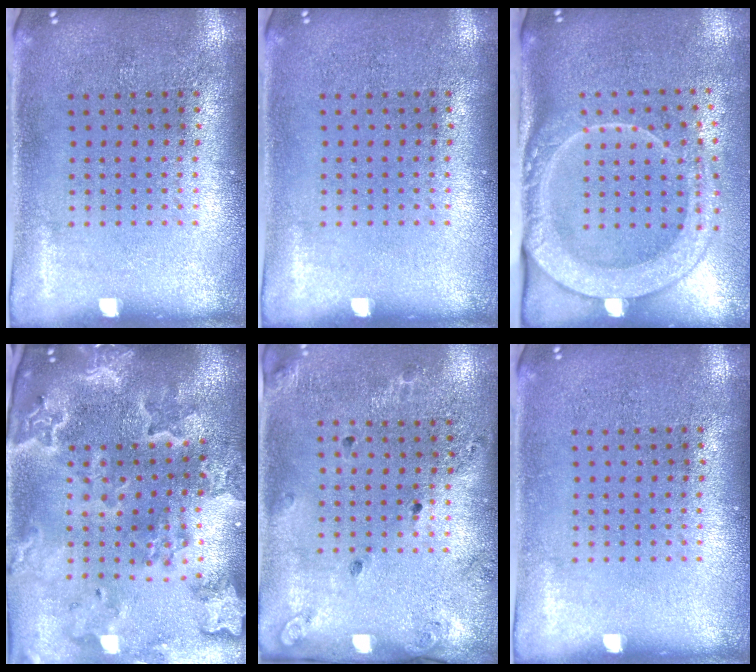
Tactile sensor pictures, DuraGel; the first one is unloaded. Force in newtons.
{"total": 0.0}
{"total": 2.5, "press": 1.9, "slide": 1.6}
{"total": 3.5, "press": 3.2, "slide": 1.5}
{"total": 1.6, "press": 1.3, "slide": 0.9}
{"total": 0.0}